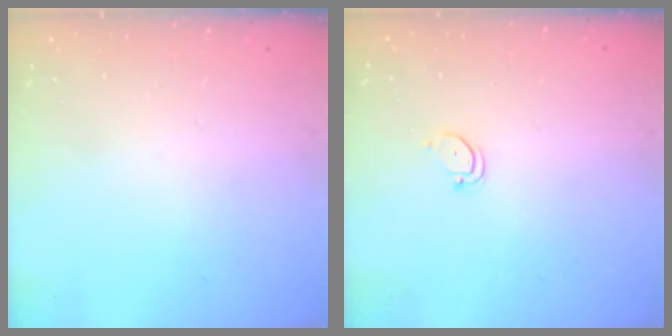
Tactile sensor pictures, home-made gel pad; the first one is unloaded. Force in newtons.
{"total": 2.4, "press": 2.4, "slide": 0.2}